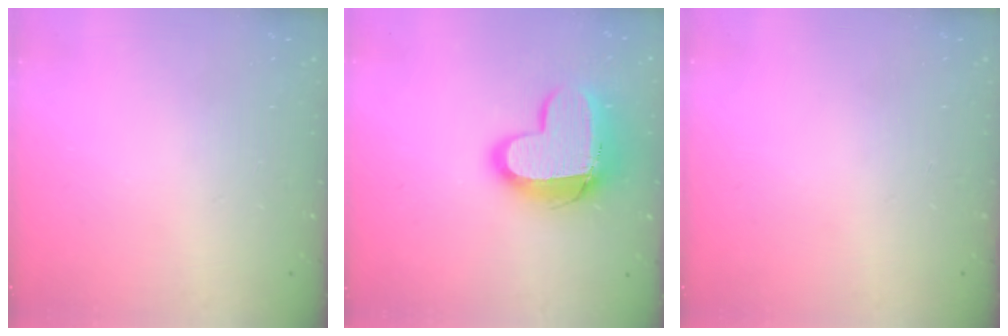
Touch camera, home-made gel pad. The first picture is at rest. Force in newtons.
{"total": 14.8, "press": 14.7, "slide": 1.2}
{"total": 0.0}